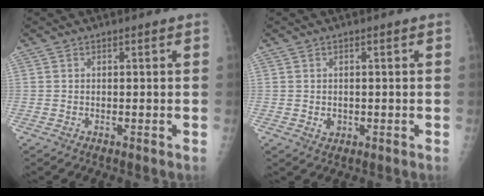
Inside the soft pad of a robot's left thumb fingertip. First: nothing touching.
{"total": 1.8, "force": [-0.2, 1.5, 0.9], "torque": [-0.007, 0.001, 0.002]}